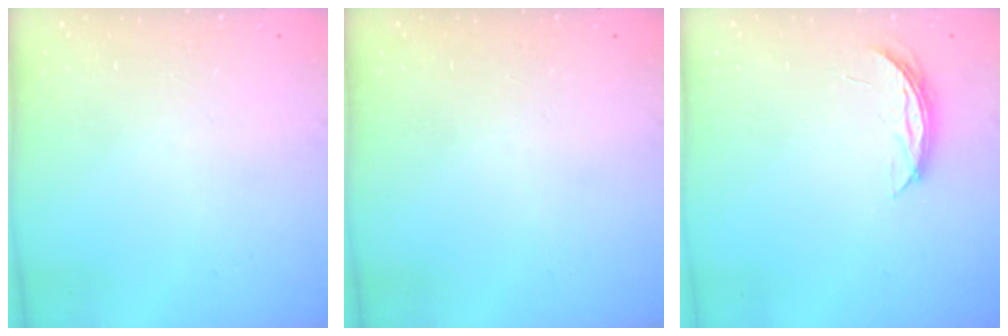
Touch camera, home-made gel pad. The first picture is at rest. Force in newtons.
{"total": 0.0}
{"total": 4.2, "press": 4.2, "slide": 0.5}